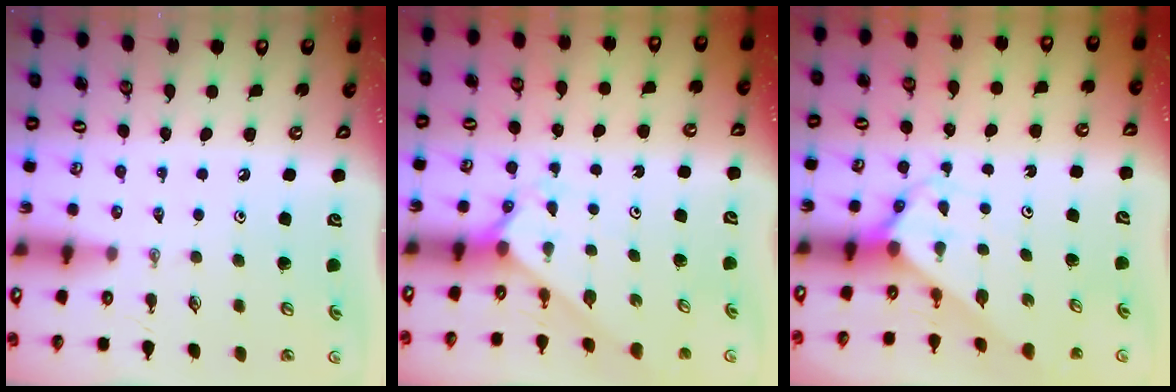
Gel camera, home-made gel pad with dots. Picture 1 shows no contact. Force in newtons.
{"total": 1.9, "press": 1.9, "slide": 0.2}
{"total": 2.7, "press": 2.7, "slide": 0.2}